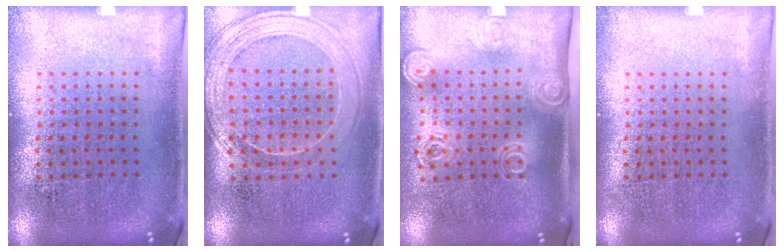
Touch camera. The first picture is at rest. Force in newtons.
{"total": 1.6, "press": 1.5, "slide": 0.4}
{"total": 2.0, "press": 1.5, "slide": 1.3}
{"total": 0.0}